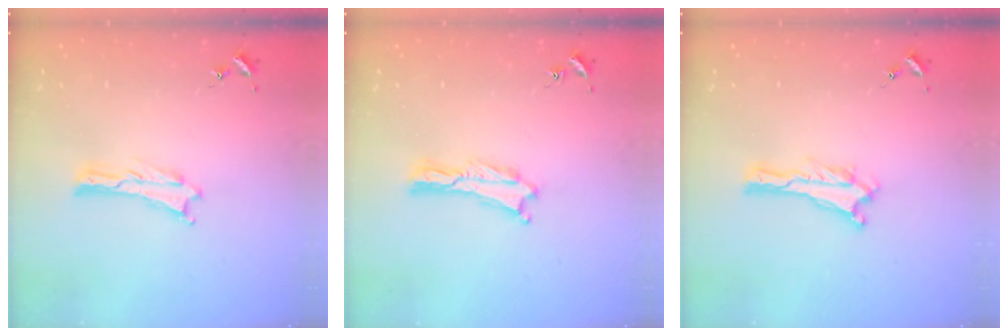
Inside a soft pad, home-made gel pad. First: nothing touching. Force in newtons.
{"total": 0.0}
{"total": 0.0}